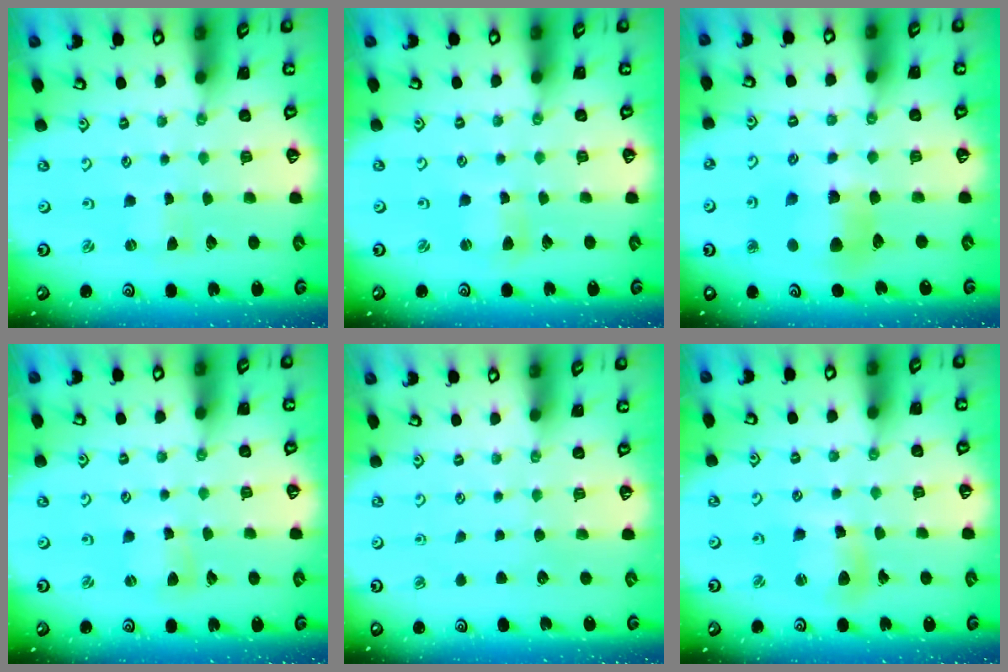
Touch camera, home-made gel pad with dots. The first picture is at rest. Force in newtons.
{"total": 2.3, "press": 2.3, "slide": 0.3}
{"total": 8.4, "press": 8.3, "slide": 1.1}
{"total": 3.2, "press": 3.2, "slide": 0.2}
{"total": 0.0}
{"total": 9.0, "press": 9.0, "slide": 1.0}